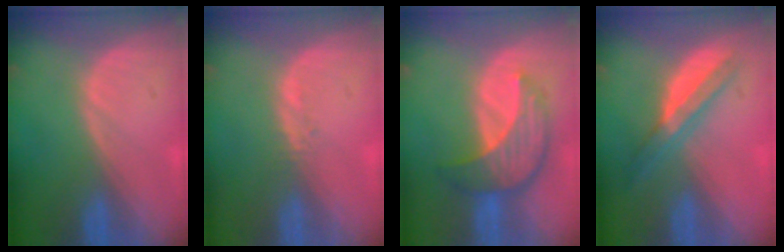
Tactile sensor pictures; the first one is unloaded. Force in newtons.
{"total": 0.9, "press": 0.8, "slide": 0.4}
{"total": 7.9, "press": 7.5, "slide": 2.4}
{"total": 5.5, "press": 5.2, "slide": 1.8}